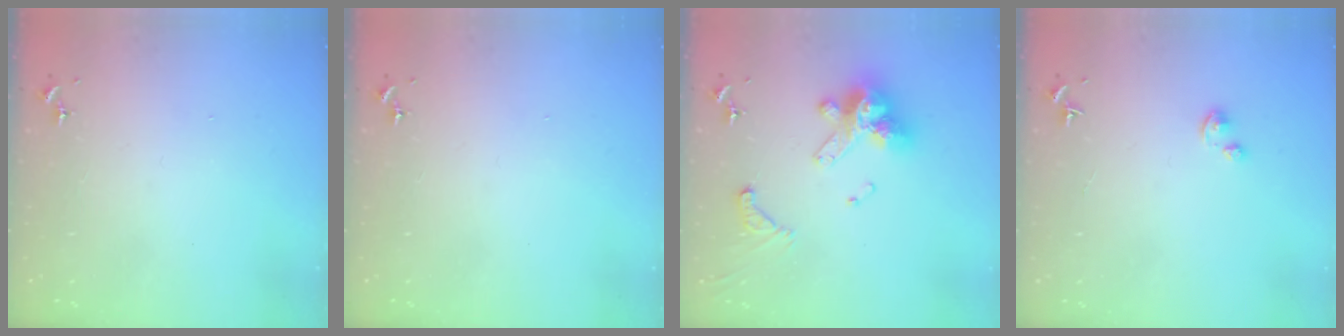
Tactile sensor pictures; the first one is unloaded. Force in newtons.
{"total": 0.0}
{"total": 14.1, "press": 14.0, "slide": 1.4}
{"total": 2.5, "press": 2.5, "slide": 0.3}